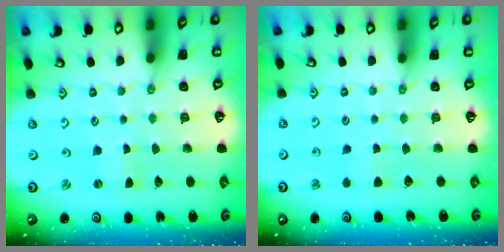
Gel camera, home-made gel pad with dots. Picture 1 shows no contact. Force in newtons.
{"total": 2.8, "press": 2.7, "slide": 0.4}